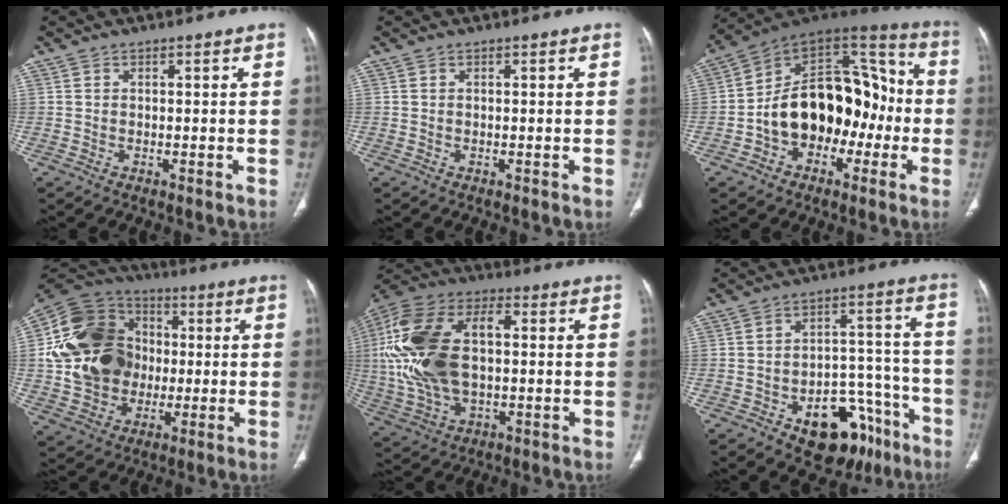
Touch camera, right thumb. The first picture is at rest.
{"total": 0.0}
{"total": 22.2, "force": [-4.3, 14.8, 16.0], "torque": [-0.210, 0.068, -0.066]}
{"total": 21.5, "force": [0.3, 17.4, 12.6], "torque": [-0.224, 0.023, 0.010]}
{"total": 22.3, "force": [1.1, 12.5, 18.3], "torque": [-0.398, 0.015, 0.022]}
{"total": 16.6, "force": [-9.4, 9.8, 9.6], "torque": [-0.075, 0.083, -0.125]}